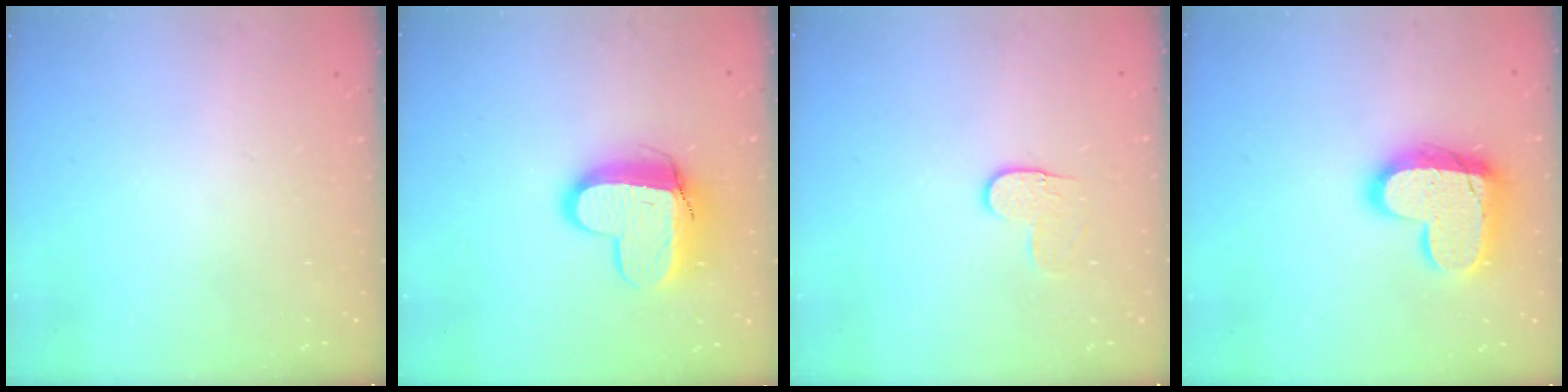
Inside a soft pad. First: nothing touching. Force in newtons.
{"total": 12.7, "press": 12.7, "slide": 1.1}
{"total": 3.8, "press": 3.8, "slide": 0.4}
{"total": 17.1, "press": 17.0, "slide": 1.2}